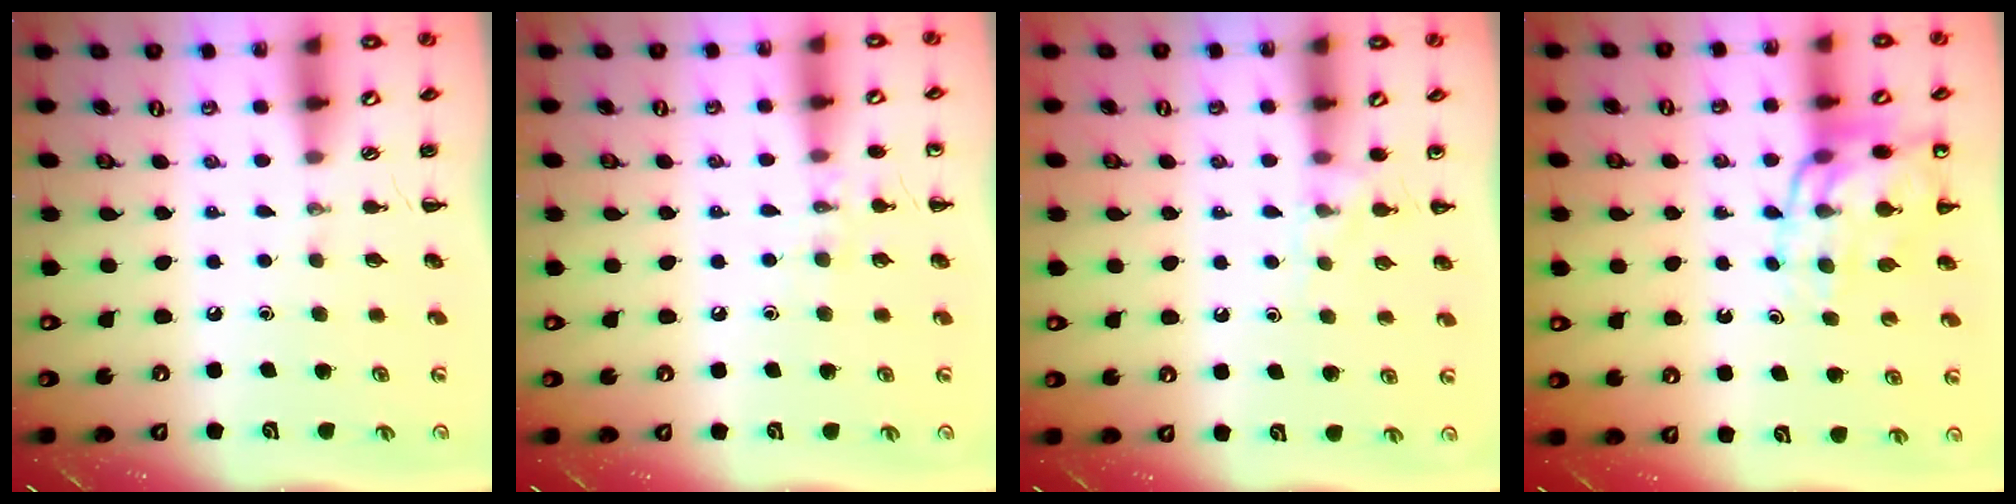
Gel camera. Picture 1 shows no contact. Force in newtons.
{"total": 7.1, "press": 6.8, "slide": 1.8}
{"total": 6.8, "press": 6.3, "slide": 2.4}
{"total": 13.9, "press": 13.5, "slide": 3.1}